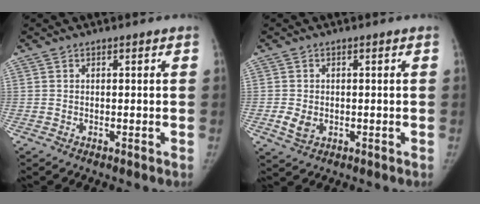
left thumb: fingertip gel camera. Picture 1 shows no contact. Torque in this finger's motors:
{"motor_torque": [-0.03, 0.03, 0.17, -0.11, 0.00]}